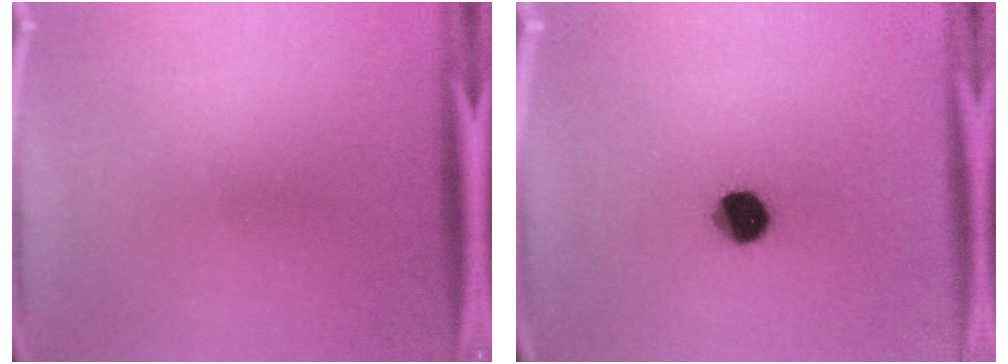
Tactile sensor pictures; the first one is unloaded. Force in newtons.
{"total": 8.3}